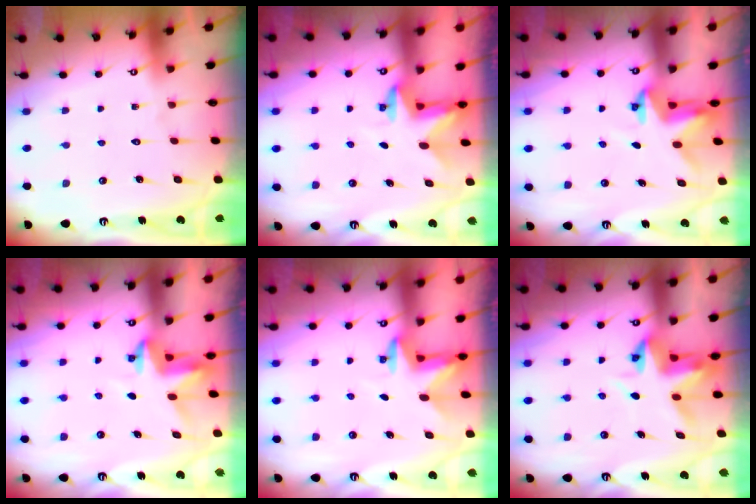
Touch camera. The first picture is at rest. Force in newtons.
{"total": 2.5, "press": 2.5, "slide": 0.4}
{"total": 3.4, "press": 3.4, "slide": 0.3}
{"total": 3.7, "press": 3.6, "slide": 0.3}
{"total": 2.9, "press": 2.8, "slide": 0.7}
{"total": 5.1, "press": 5.0, "slide": 0.3}